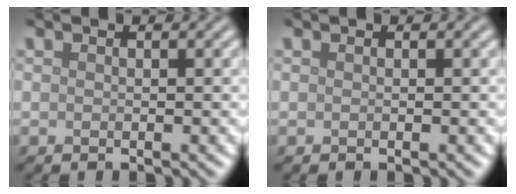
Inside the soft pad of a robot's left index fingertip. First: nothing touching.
{"total": 0.0}